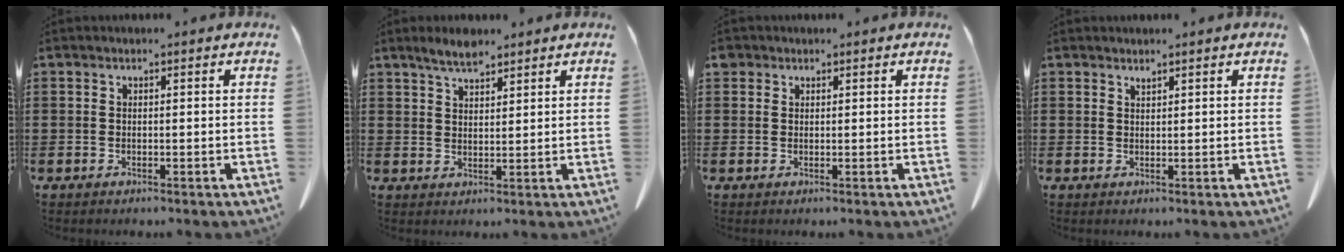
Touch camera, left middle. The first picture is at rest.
{"total": 3.7, "force": [3.1, 1.1, 1.7], "torque": [-0.040, -0.001, 0.056]}
{"total": 1.3, "force": [0.9, 0.8, 0.1], "torque": [-0.006, 0.004, 0.018]}
{"total": 0.8, "force": [0.8, 0.0, 0.2], "torque": [-0.006, -0.002, 0.015]}